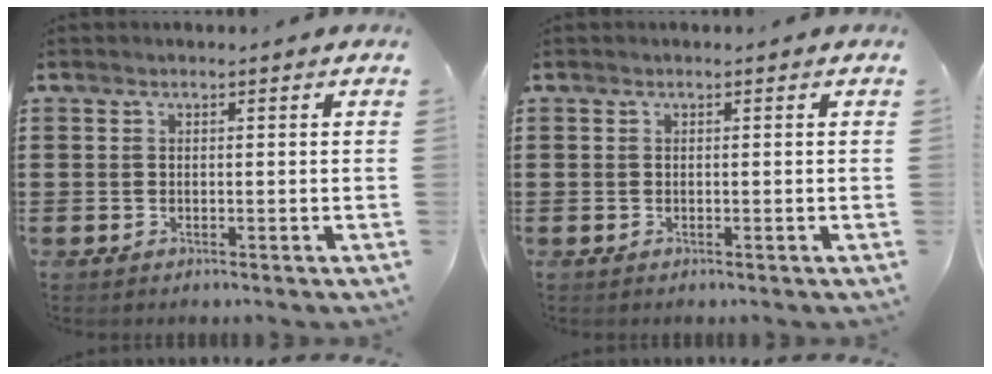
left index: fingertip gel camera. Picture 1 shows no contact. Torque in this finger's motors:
{"motor_torque": [-0.07, -0.05, 0.00, 0.00]}